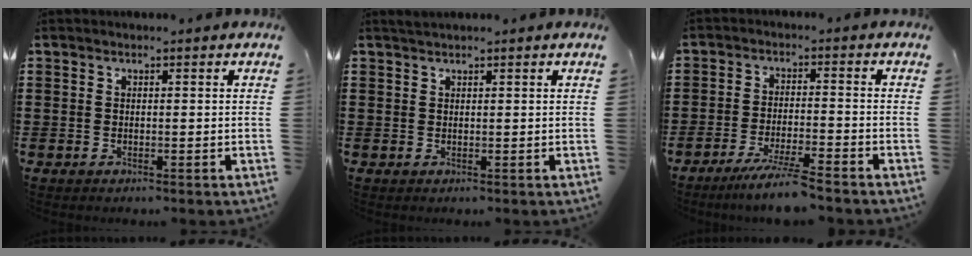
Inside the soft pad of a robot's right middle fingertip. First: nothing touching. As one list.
[{"total": 1.0, "force": [0.9, 0.0, 0.4], "torque": [-0.010, 0.000, 0.017]}, {"total": 5.6, "force": [-4.8, -0.2, 2.9], "torque": [-0.057, -0.016, -0.089]}]